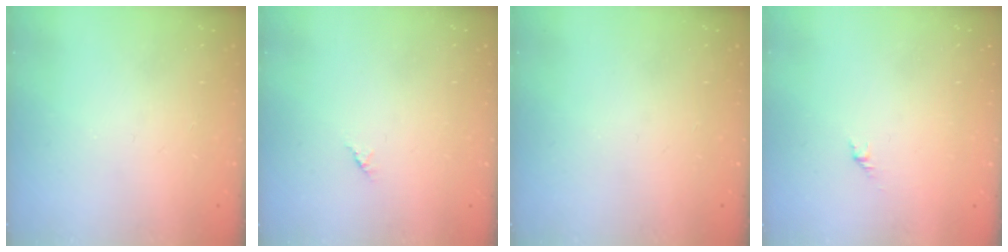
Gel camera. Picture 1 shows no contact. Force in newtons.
{"total": 1.2, "press": 1.2, "slide": 0.3}
{"total": 0.0}
{"total": 1.7, "press": 1.6, "slide": 0.7}